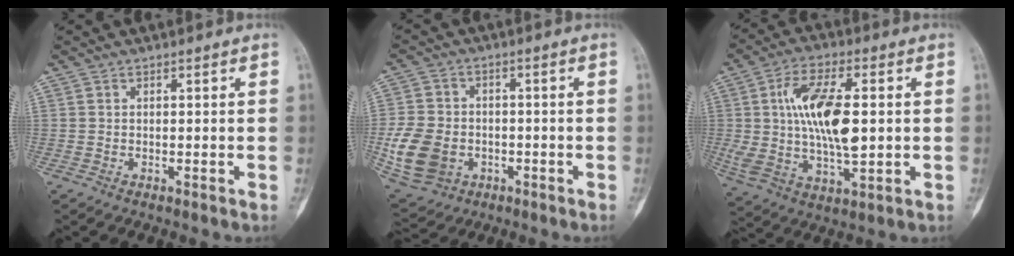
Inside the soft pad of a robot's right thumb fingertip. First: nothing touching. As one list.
[{"total": 12.4, "force": [-2.9, 9.8, 7.1], "torque": [-0.137, 0.008, -0.044]}, {"total": 16.4, "force": [1.8, 7.4, 14.5], "torque": [-0.278, -0.001, 0.036]}]